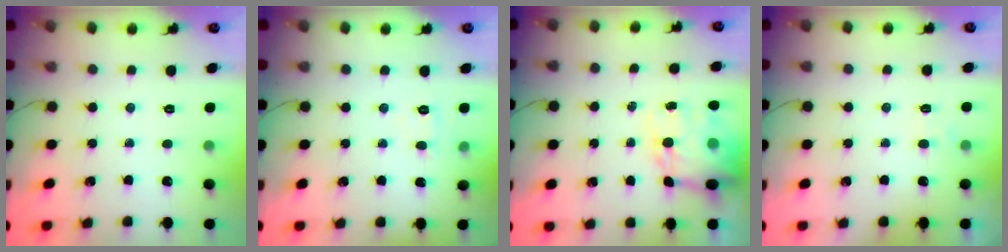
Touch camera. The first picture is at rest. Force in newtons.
{"total": 5.0, "press": 4.8, "slide": 1.1}
{"total": 14.2, "press": 13.8, "slide": 3.4}
{"total": 4.2, "press": 4.1, "slide": 1.1}